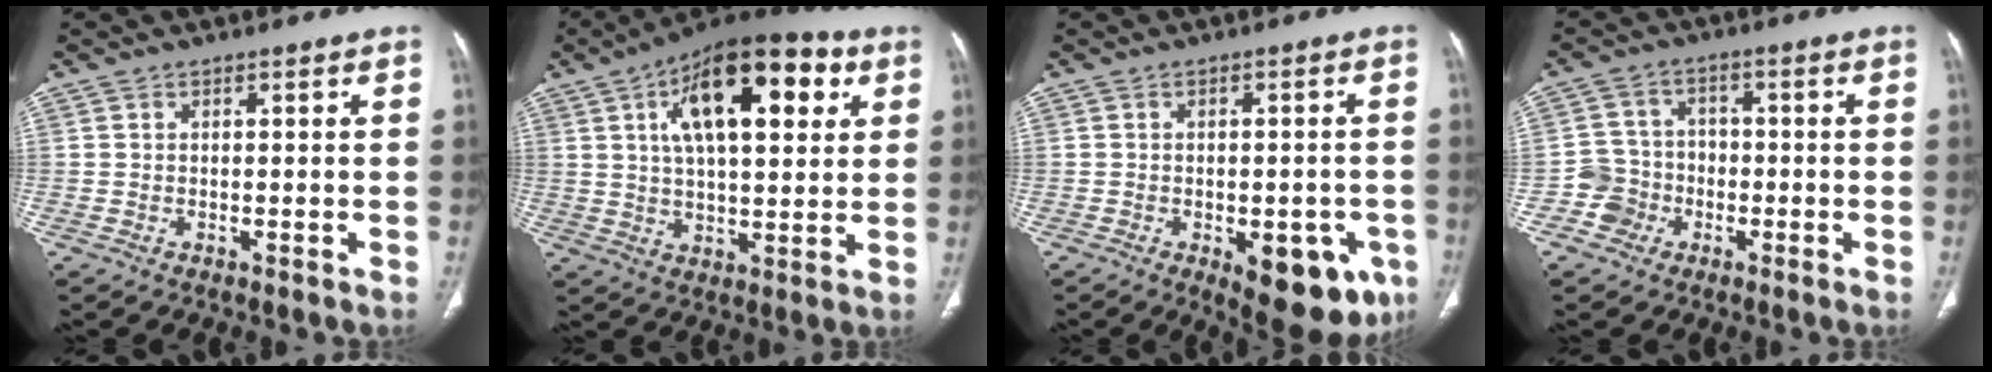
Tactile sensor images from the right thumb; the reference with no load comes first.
{"total": 20.2, "force": [7.1, 8.9, 16.7], "torque": [-0.233, 0.001, 0.105]}
{"total": 13.4, "force": [-5.5, 6.3, 10.5], "torque": [-0.101, 0.004, -0.059]}
{"total": 5.8, "force": [-2.4, 5.2, 0.3], "torque": [0.027, 0.023, -0.050]}